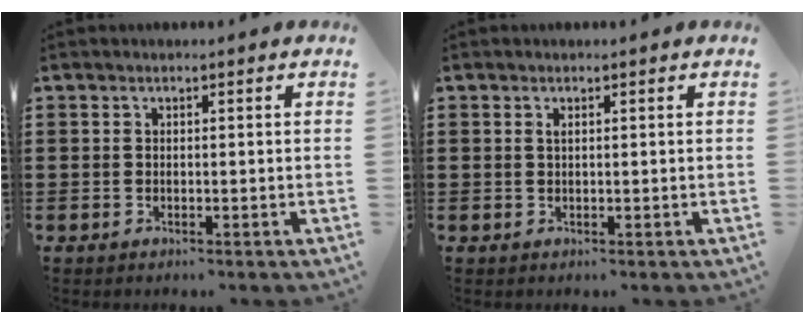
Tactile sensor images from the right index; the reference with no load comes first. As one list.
[{"total": 0.5, "force": [0.3, 0.1, 0.5], "torque": [-0.011, 0.000, 0.005]}]